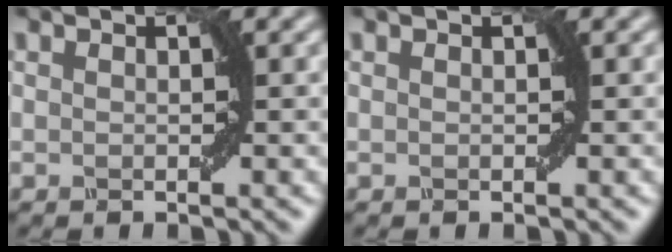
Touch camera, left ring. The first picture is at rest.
{"total": 0.0}